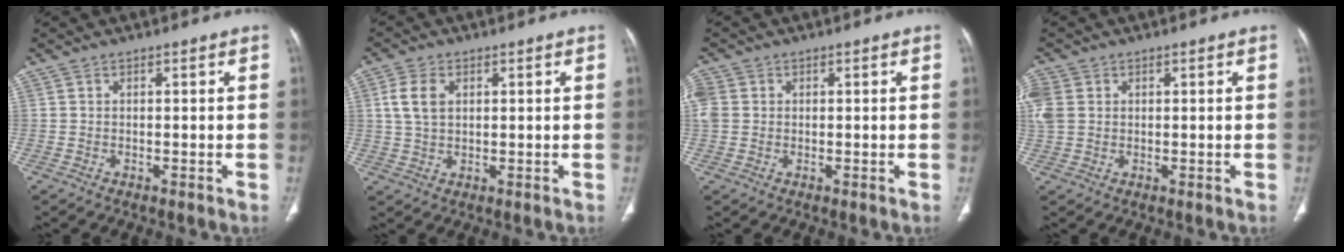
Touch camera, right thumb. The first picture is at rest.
{"total": 5.4, "force": [1.5, 3.5, 3.8], "torque": [-0.078, 0.003, 0.030]}
{"total": 5.1, "force": [0.7, 4.4, 2.5], "torque": [-0.071, 0.012, 0.018]}
{"total": 6.0, "force": [1.2, 4.7, 3.6], "torque": [-0.107, 0.012, 0.029]}